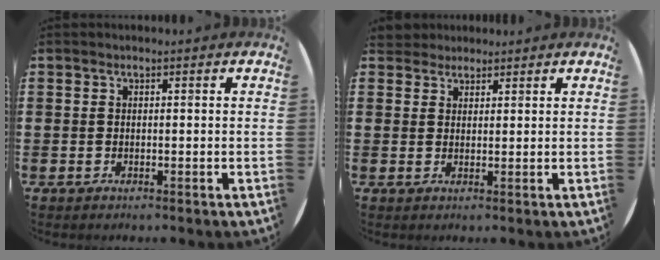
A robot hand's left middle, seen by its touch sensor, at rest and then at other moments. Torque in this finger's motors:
{"motor_torque": [0.16, -0.16, -0.12, -0.02]}